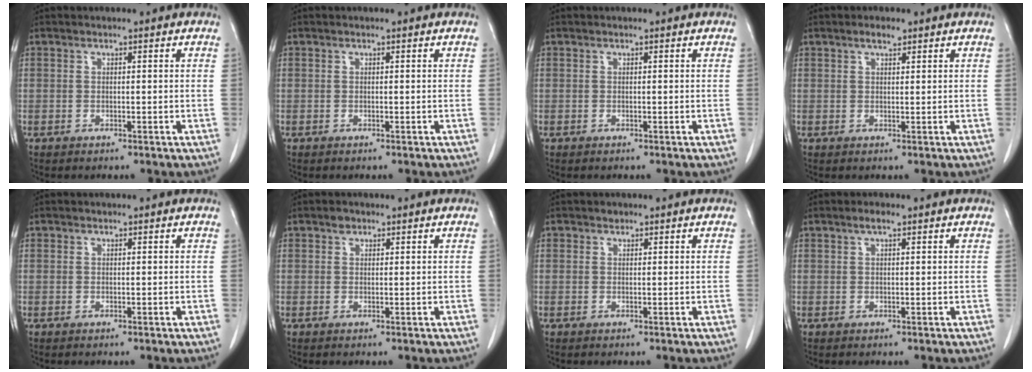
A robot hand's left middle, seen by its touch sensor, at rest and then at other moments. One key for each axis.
{"total": 0.0}
{"total": 0.0}
{"total": 1.7, "fx": 1.3, "fy": 0.5, "fz": 1.1, "tx": -0.021, "ty": 0.002, "tz": 0.022}
{"total": 0.0}
{"total": 1.1, "fx": 0.8, "fy": 0.7, "fz": 0.3, "tx": -0.005, "ty": -0.001, "tz": 0.013}
{"total": 0.7, "fx": 0.5, "fy": 0.4, "fz": 0.1, "tx": -0.001, "ty": -0.002, "tz": 0.007}
{"total": 1.4, "fx": 0.9, "fy": 0.2, "fz": 1.0, "tx": -0.022, "ty": 0.004, "tz": 0.017}